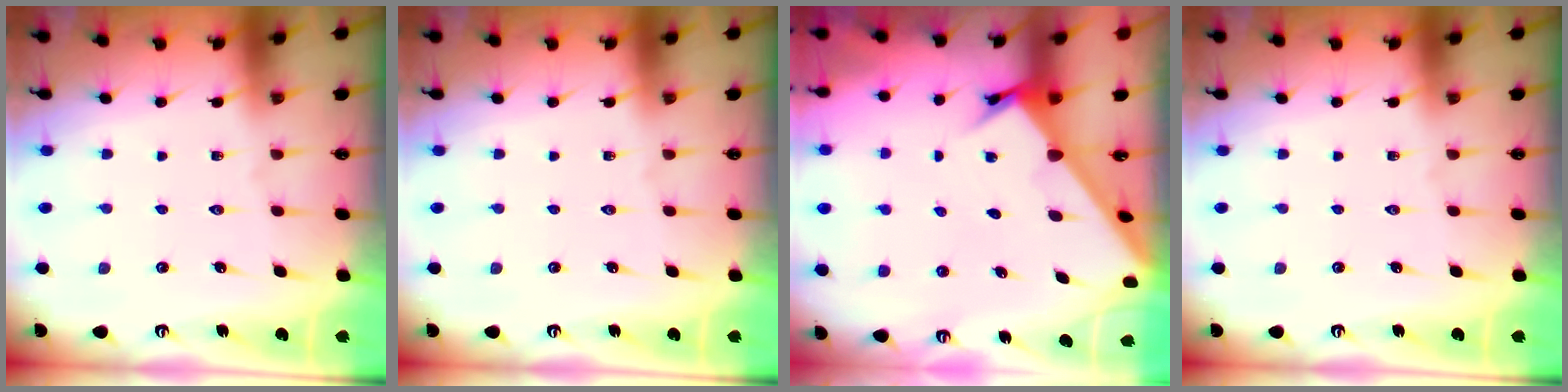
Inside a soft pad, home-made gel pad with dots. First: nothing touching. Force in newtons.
{"total": 0.0}
{"total": 2.5, "press": 2.5, "slide": 0.3}
{"total": 0.0}